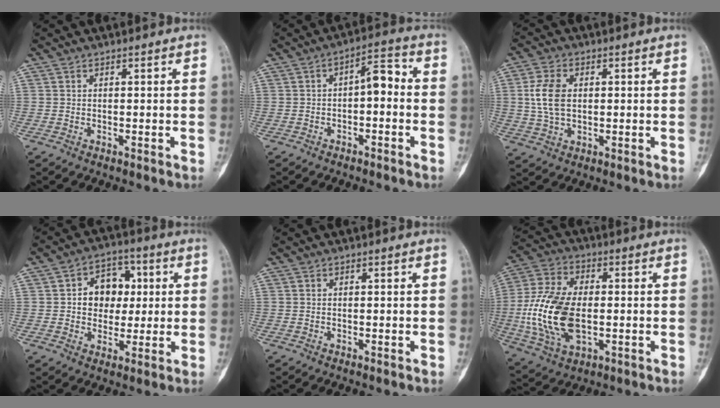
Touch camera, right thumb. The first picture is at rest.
{"total": 6.0, "force": [-0.9, 2.9, 5.2], "torque": [-0.065, 0.036, -0.023]}
{"total": 7.7, "force": [0.9, 4.9, 5.8], "torque": [-0.118, 0.005, 0.020]}
{"total": 9.9, "force": [1.4, 7.8, 6.0], "torque": [-0.039, 0.011, 0.017]}
{"total": 0.0}
{"total": 17.9, "force": [-1.7, 10.3, 14.5], "torque": [-0.299, 0.002, -0.027]}